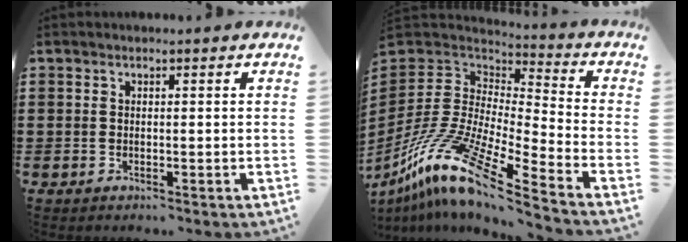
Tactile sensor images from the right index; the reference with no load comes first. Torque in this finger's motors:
{"motor_torque": [-0.42, 1.29, 0.36, 0.19]}